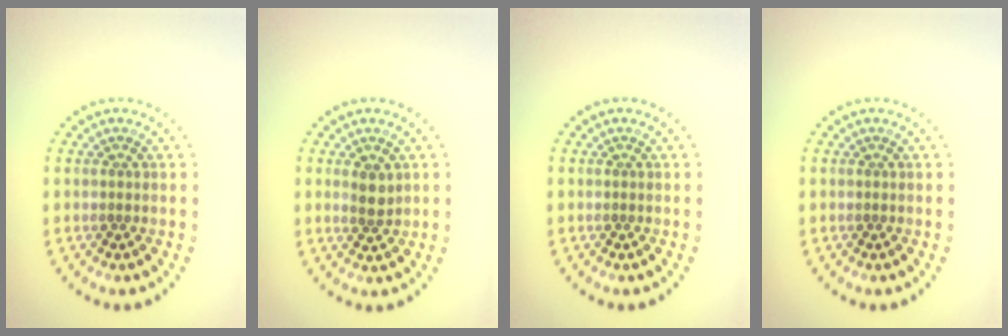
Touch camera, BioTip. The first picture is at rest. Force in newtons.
{"total": 1.9, "press": 1.7, "slide": 0.8}
{"total": 0.0}
{"total": 0.0}